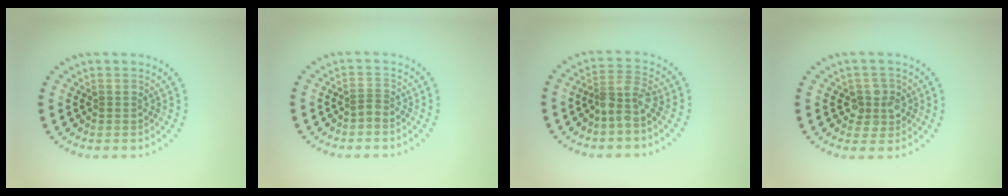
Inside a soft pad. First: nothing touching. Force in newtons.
{"total": 0.7, "press": 0.4, "slide": 0.6}
{"total": 2.4, "press": 1.8, "slide": 1.6}
{"total": 2.5, "press": 2.2, "slide": 1.1}